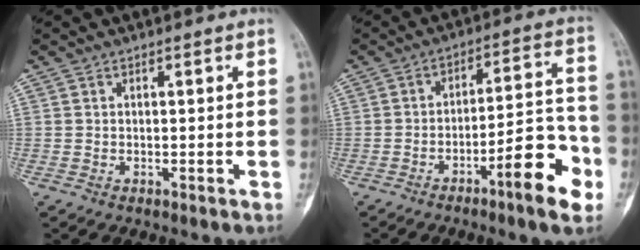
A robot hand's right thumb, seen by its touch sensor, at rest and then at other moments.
{"total": 13.5, "force": [-6.4, 3.0, 11.5], "torque": [-0.156, 0.045, -0.095]}